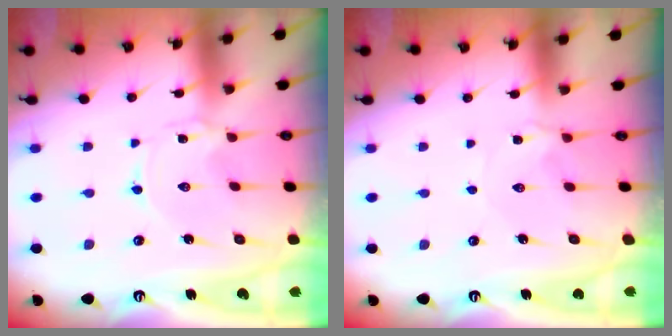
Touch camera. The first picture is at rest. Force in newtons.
{"total": 1.4, "press": 1.3, "slide": 0.3}